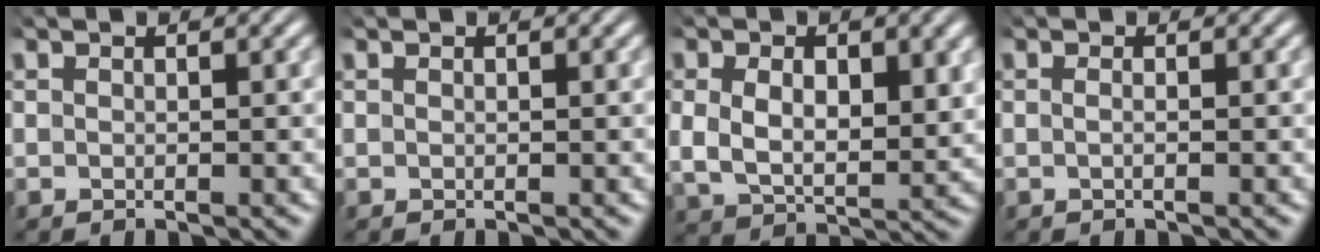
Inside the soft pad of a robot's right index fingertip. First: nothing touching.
{"total": 0.0}
{"total": 6.3, "force": [0.4, 4.9, 3.9], "torque": [-0.093, -0.026, 0.016]}
{"total": 0.8, "force": [-0.4, -0.2, 0.6], "torque": [-0.013, -0.002, -0.008]}